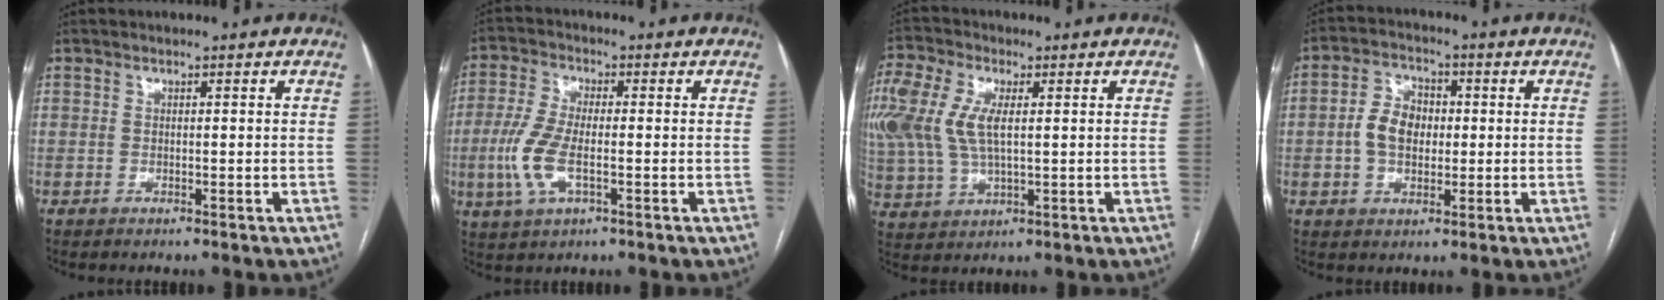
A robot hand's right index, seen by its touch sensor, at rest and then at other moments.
{"total": 8.1, "force": [-1.8, 3.0, 7.3], "torque": [-0.176, -0.004, -0.036]}
{"total": 18.6, "force": [3.9, 10.8, 14.7], "torque": [-0.394, 0.030, 0.078]}
{"total": 6.7, "force": [-0.1, 4.7, 4.7], "torque": [-0.097, 0.021, -0.001]}